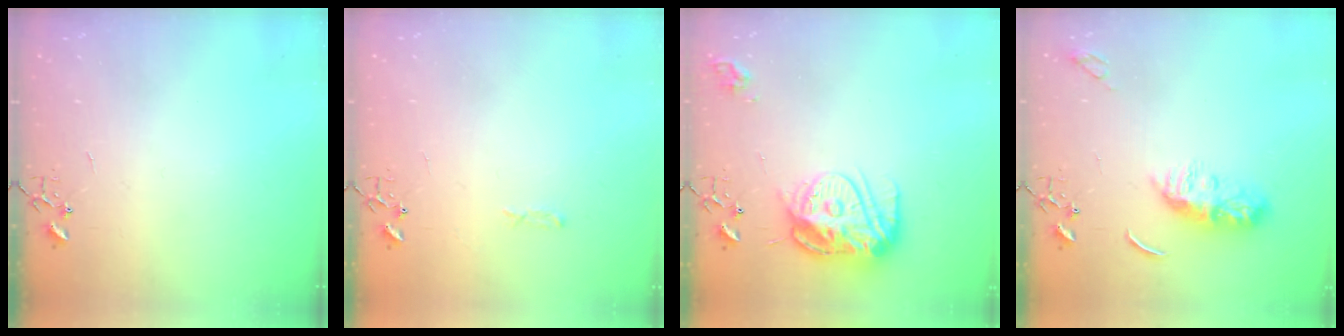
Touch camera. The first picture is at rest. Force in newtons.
{"total": 3.3, "press": 3.3, "slide": 0.4}
{"total": 19.1, "press": 19.1, "slide": 1.5}
{"total": 8.9, "press": 8.9, "slide": 0.6}